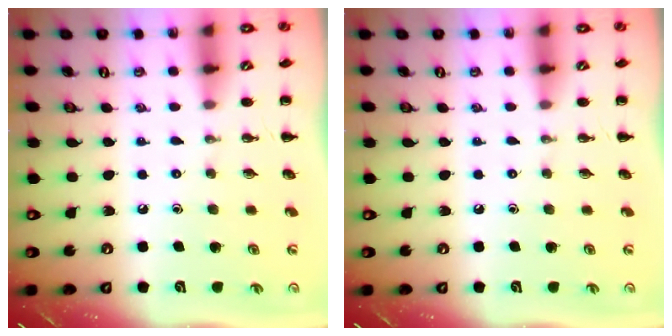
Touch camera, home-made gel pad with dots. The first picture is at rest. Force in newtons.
{"total": 0.0}